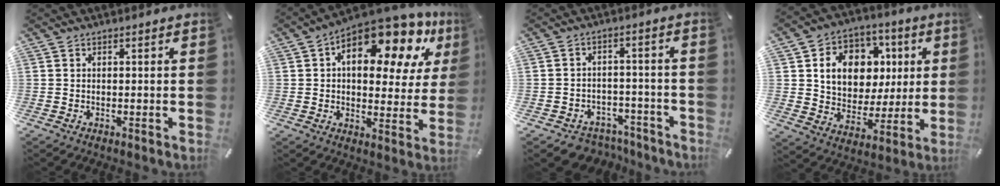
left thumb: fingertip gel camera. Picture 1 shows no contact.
{"total": 18.8, "force": [10.6, 9.1, 12.6], "torque": [-0.183, -0.071, 0.174]}
{"total": 4.5, "force": [-2.8, 3.4, 0.9], "torque": [-0.014, 0.017, -0.050]}
{"total": 13.8, "force": [3.2, 11.7, 6.7], "torque": [-0.113, -0.001, 0.068]}